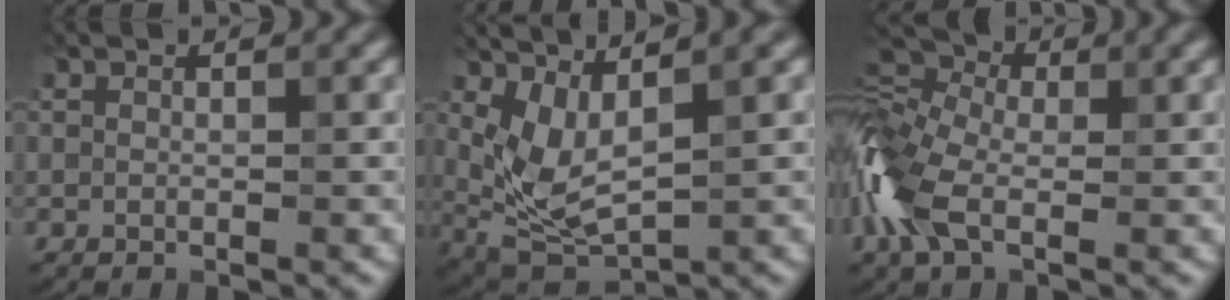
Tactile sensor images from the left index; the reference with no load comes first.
{"total": 4.2, "force": [1.0, 1.6, 3.7], "torque": [-0.095, -0.012, 0.025]}
{"total": 8.0, "force": [-2.3, 4.4, 6.2], "torque": [-0.162, 0.010, -0.069]}